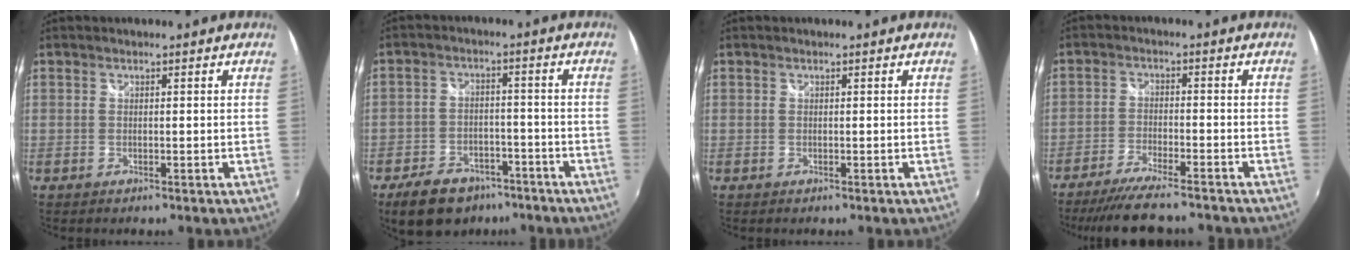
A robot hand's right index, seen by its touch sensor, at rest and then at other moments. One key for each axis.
{"total": 12.6, "fx": -8.8, "fy": 7.4, "fz": 5.3, "tx": -0.137, "ty": 0.010, "tz": -0.126}
{"total": 0.0}
{"total": 11.3, "fx": -9.8, "fy": 1.7, "fz": 5.2, "tx": -0.120, "ty": -0.019, "tz": -0.158}